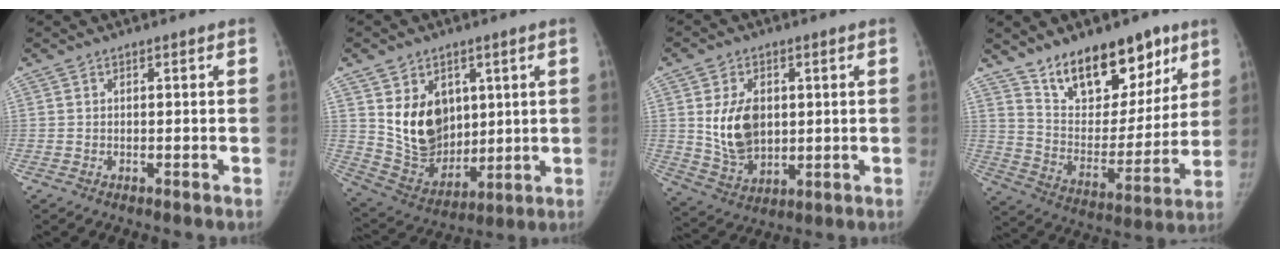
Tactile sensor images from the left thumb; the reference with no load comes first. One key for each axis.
{"total": 14.2, "fx": 4.1, "fy": 10.7, "fz": 8.5, "tx": -0.095, "ty": -0.033, "tz": 0.098}
{"total": 11.1, "fx": 1.7, "fy": 7.8, "fz": 7.8, "tx": -0.111, "ty": -0.019, "tz": 0.046}
{"total": 20.4, "fx": 13.6, "fy": 10.6, "fz": 11.0, "tx": -0.112, "ty": -0.073, "tz": 0.227}